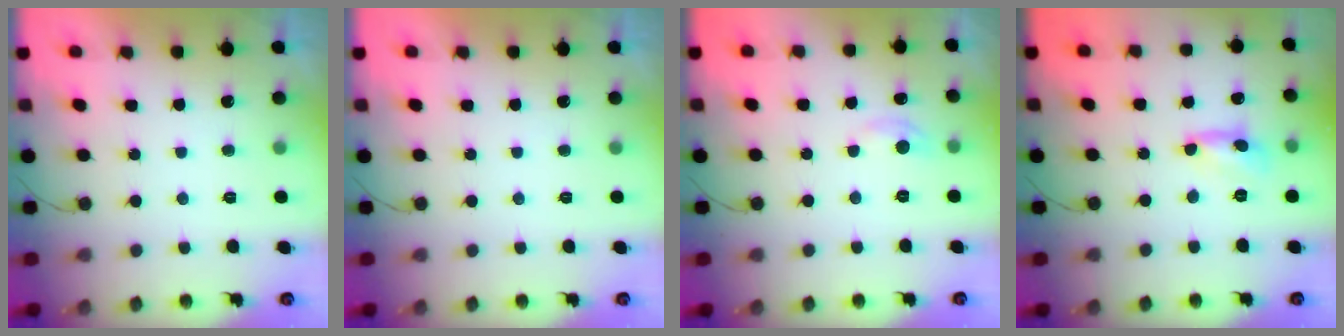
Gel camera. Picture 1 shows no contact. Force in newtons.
{"total": 0.0}
{"total": 4.7, "press": 4.6, "slide": 0.8}
{"total": 1.8, "press": 1.8, "slide": 0.2}